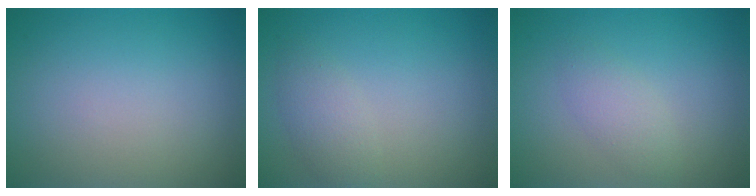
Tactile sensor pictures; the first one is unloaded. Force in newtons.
{"total": 1.9, "press": 1.9, "slide": 0.1}
{"total": 1.9, "press": 1.9, "slide": 0.1}